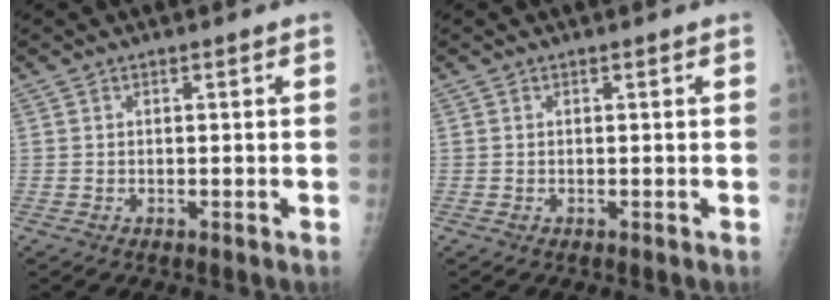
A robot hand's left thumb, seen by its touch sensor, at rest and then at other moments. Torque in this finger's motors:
{"motor_torque": [0.00, 0.00, -0.05, -0.05, 0.00]}